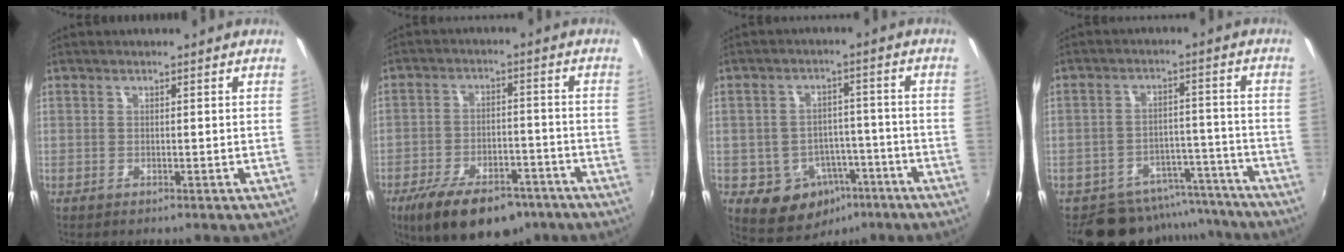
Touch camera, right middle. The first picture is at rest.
{"total": 16.5, "force": [-11.2, 7.4, 9.5], "torque": [-0.185, -0.016, -0.167]}
{"total": 10.6, "force": [-5.4, 8.3, 4.0], "torque": [-0.080, 0.020, -0.051]}
{"total": 14.5, "force": [-12.8, 6.0, 3.0], "torque": [-0.063, 0.035, -0.165]}